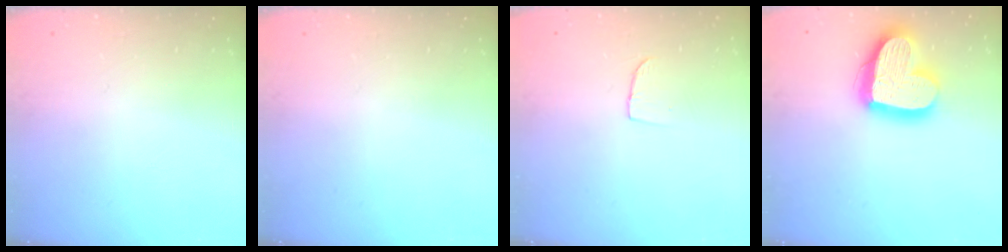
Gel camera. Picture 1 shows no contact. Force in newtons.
{"total": 0.0}
{"total": 3.8, "press": 3.8, "slide": 0.4}
{"total": 20.5, "press": 20.4, "slide": 1.8}